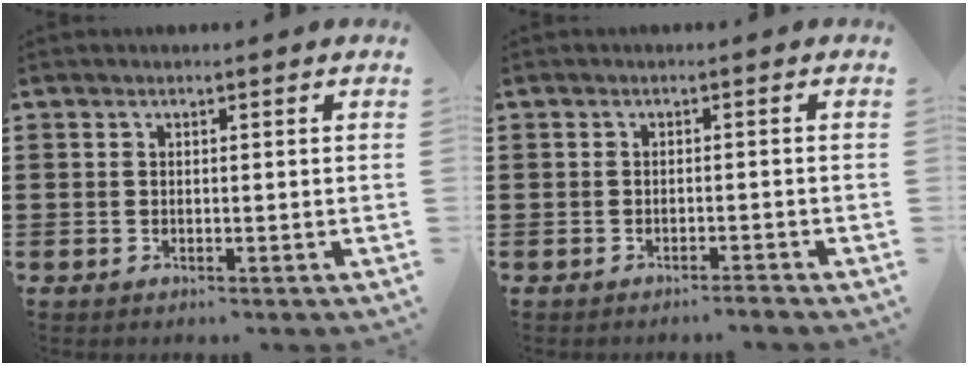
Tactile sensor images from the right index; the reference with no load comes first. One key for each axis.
{"total": 1.2, "fx": -1.1, "fy": -0.2, "fz": 0.4, "tx": -0.008, "ty": -0.001, "tz": -0.022}